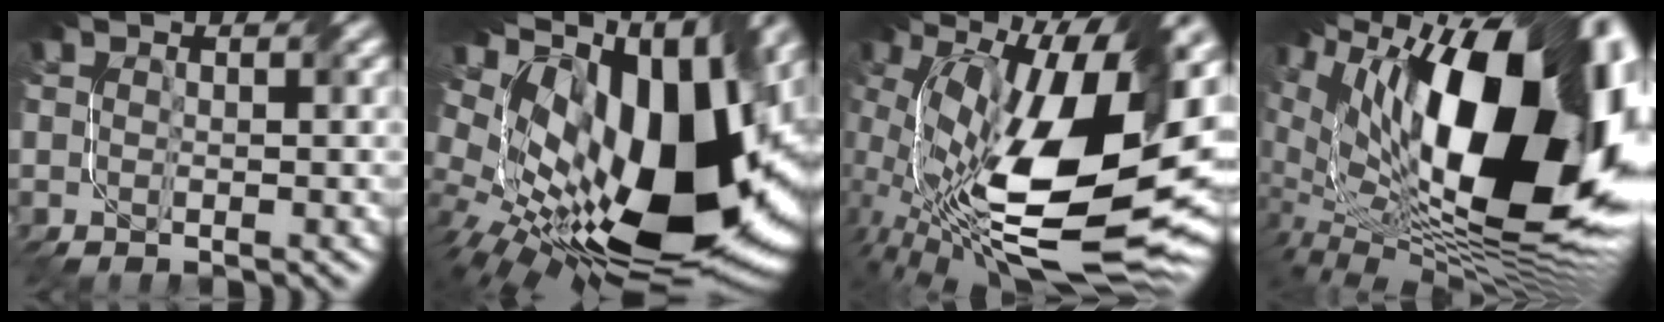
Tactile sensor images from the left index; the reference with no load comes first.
{"total": 20.3, "force": [3.6, 10.0, 17.3], "torque": [-0.317, -0.010, 0.069]}
{"total": 18.8, "force": [2.1, 8.7, 16.5], "torque": [-0.285, -0.013, 0.045]}
{"total": 22.0, "force": [3.0, 11.6, 18.5], "torque": [-0.304, -0.041, 0.062]}